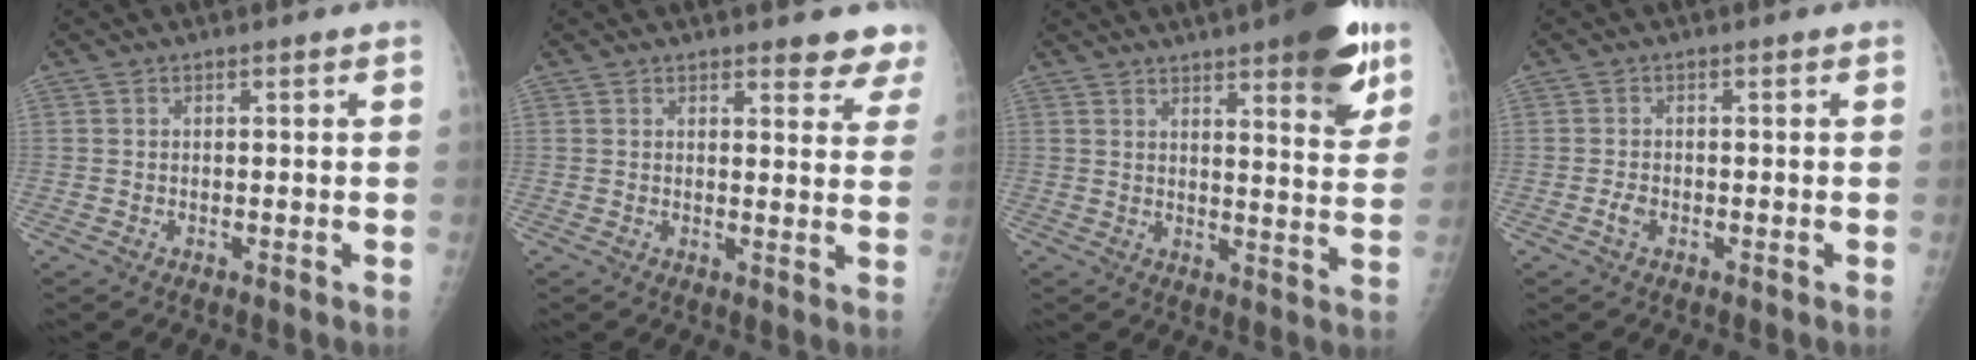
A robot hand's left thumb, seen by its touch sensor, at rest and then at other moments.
{"total": 6.6, "force": [5.7, 2.0, 2.6], "torque": [0.005, -0.029, 0.048]}
{"total": 15.0, "force": [8.8, 3.6, 11.6], "torque": [-0.128, -0.040, 0.117]}
{"total": 1.5, "force": [-0.6, 0.9, 1.0], "torque": [-0.024, 0.005, -0.013]}